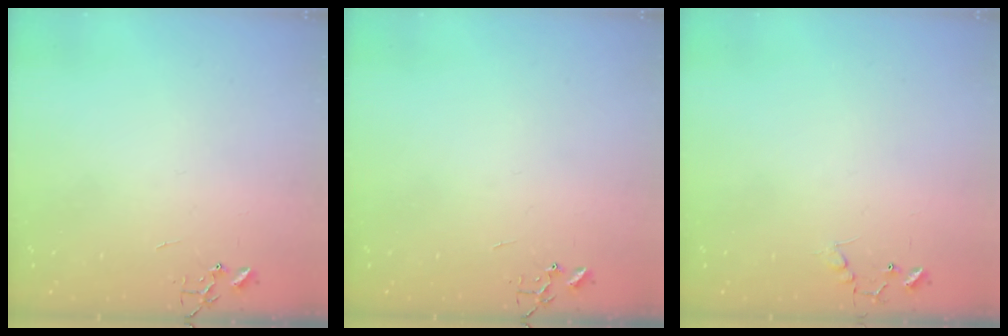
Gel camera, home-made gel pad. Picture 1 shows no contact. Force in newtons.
{"total": 0.0}
{"total": 6.7, "press": 6.7, "slide": 0.4}